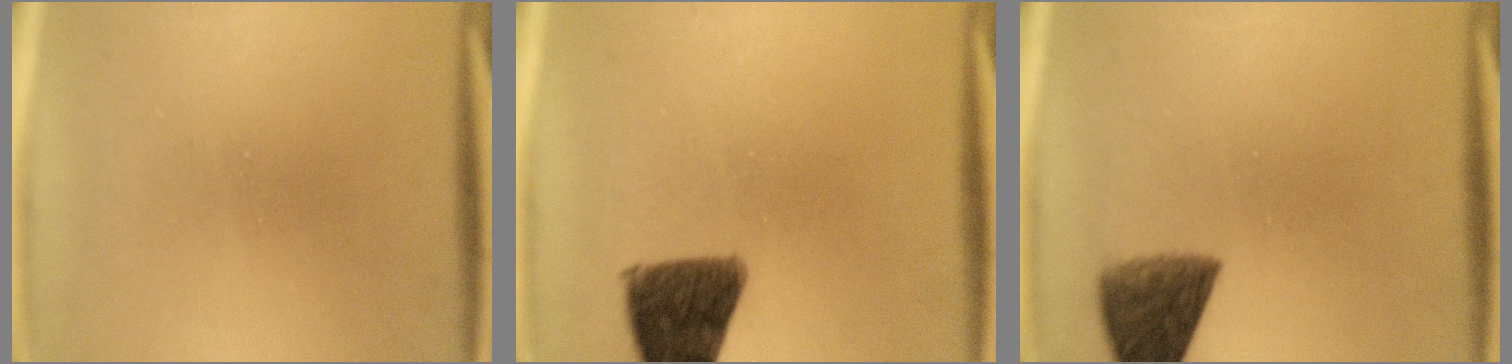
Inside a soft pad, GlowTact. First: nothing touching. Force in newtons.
{"total": 10.9}
{"total": 7.9}